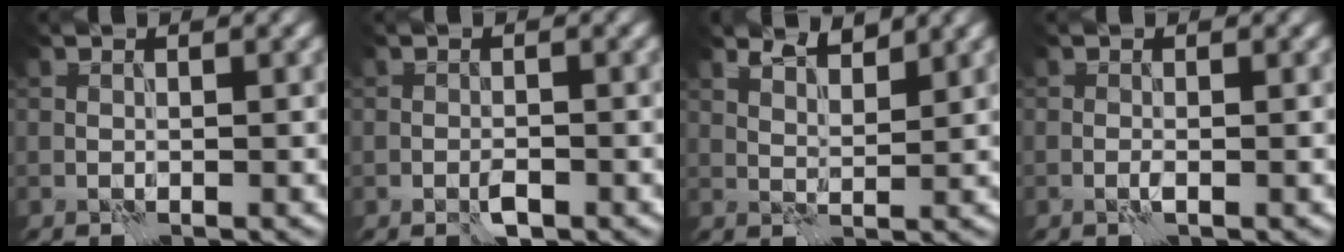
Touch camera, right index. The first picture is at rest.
{"total": 1.7, "force": [-0.9, 0.9, 1.2], "torque": [-0.023, -0.001, -0.016]}
{"total": 2.7, "force": [2.3, 0.6, 1.4], "torque": [-0.017, -0.002, 0.040]}
{"total": 0.8, "force": [-0.3, 0.2, 0.7], "torque": [-0.017, -0.001, -0.007]}